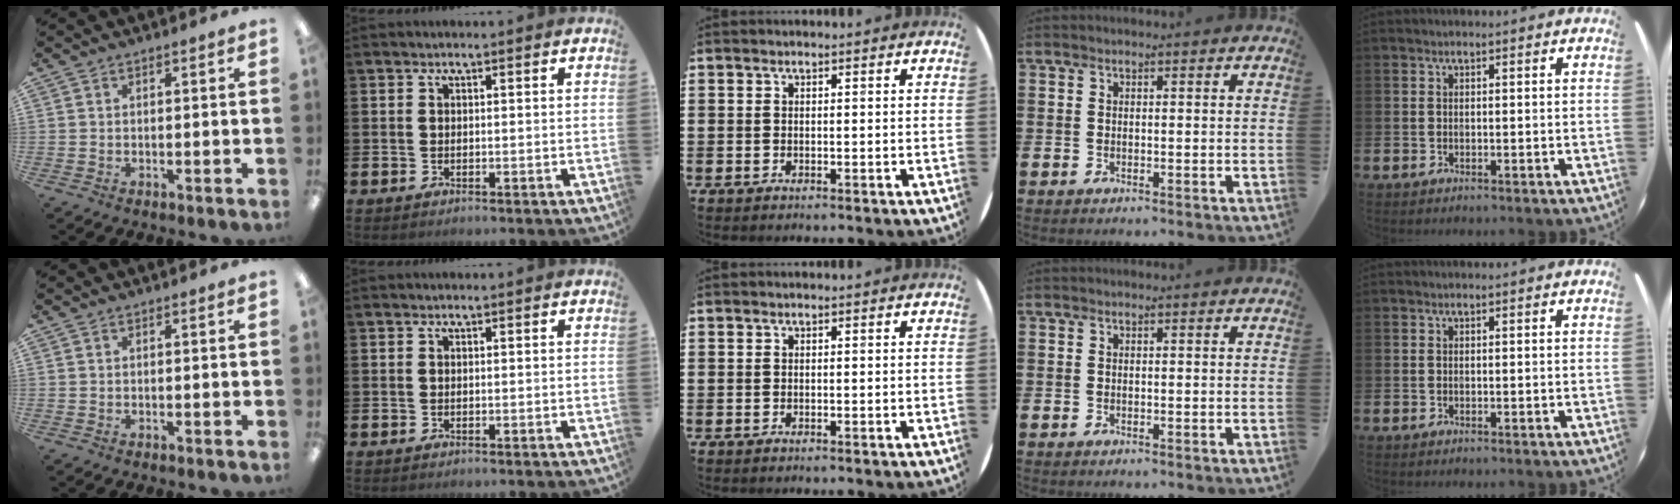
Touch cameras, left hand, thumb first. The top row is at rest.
{}